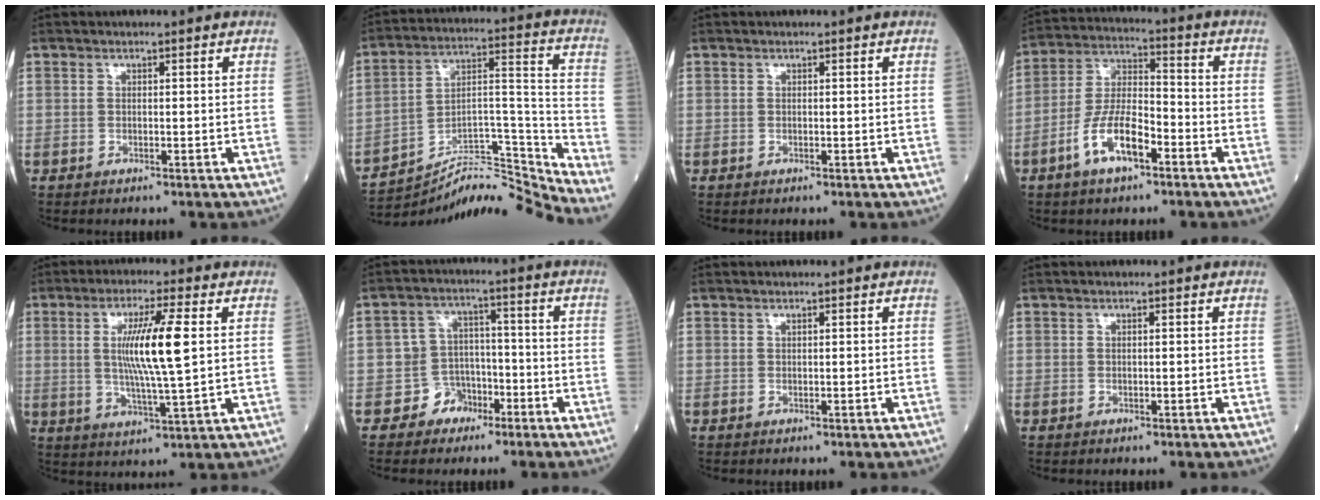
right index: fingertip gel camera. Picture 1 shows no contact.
{"total": 14.4, "force": [-13.8, -2.2, 3.1], "torque": [-0.042, 0.057, -0.239]}
{"total": 0.0}
{"total": 9.7, "force": [-4.9, 3.2, 7.6], "torque": [-0.158, 0.006, -0.097]}
{"total": 10.2, "force": [1.7, -0.1, 10.0], "torque": [-0.192, -0.004, 0.032]}
{"total": 5.2, "force": [-2.9, 4.4, 0.3], "torque": [0.005, 0.019, -0.047]}
{"total": 0.0}
{"total": 0.0}